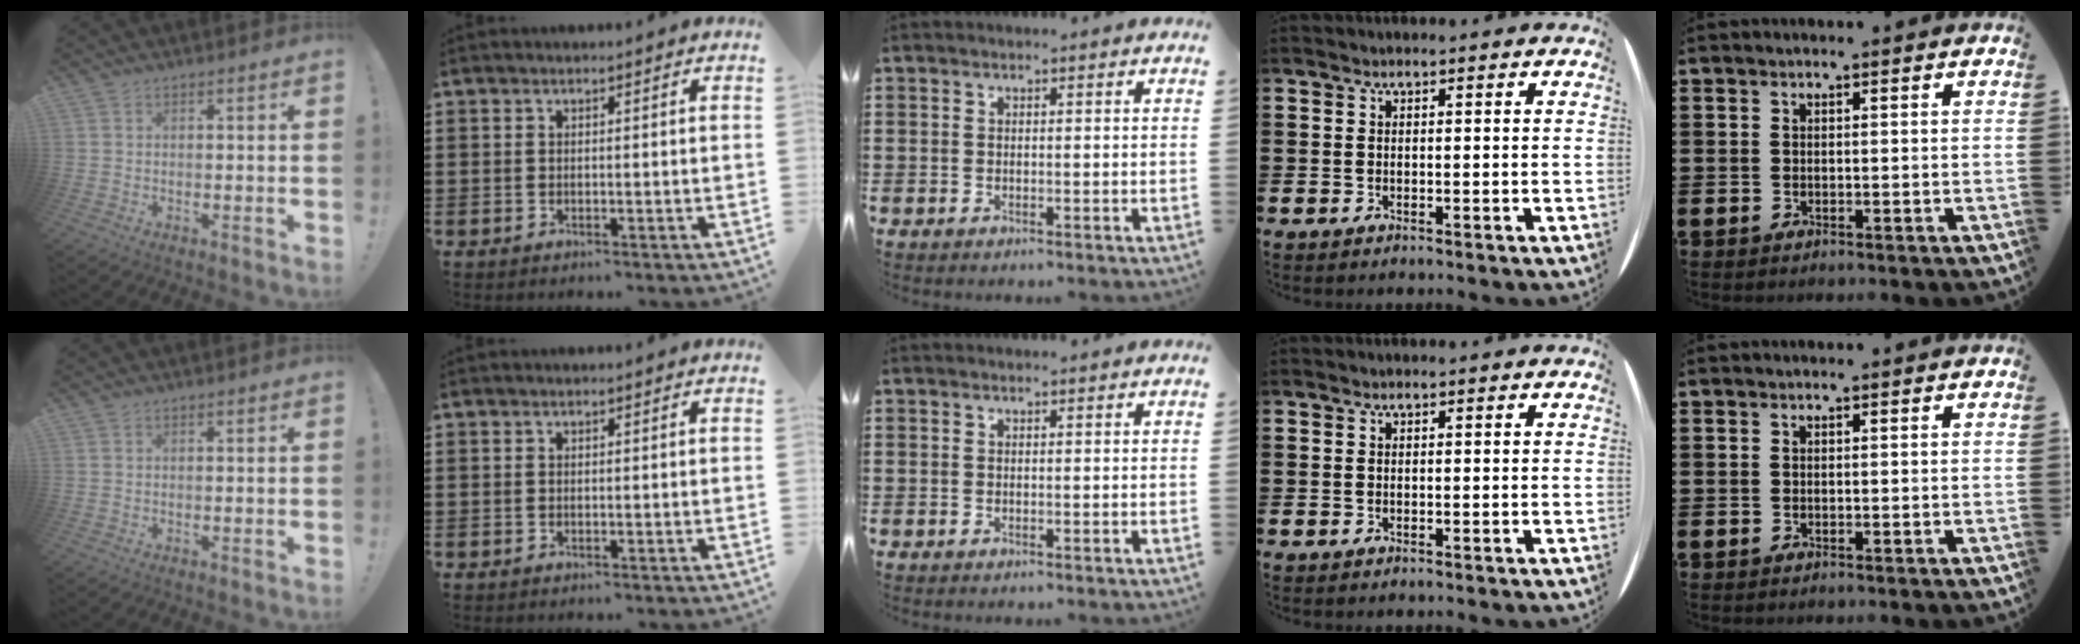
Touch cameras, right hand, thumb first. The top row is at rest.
{}